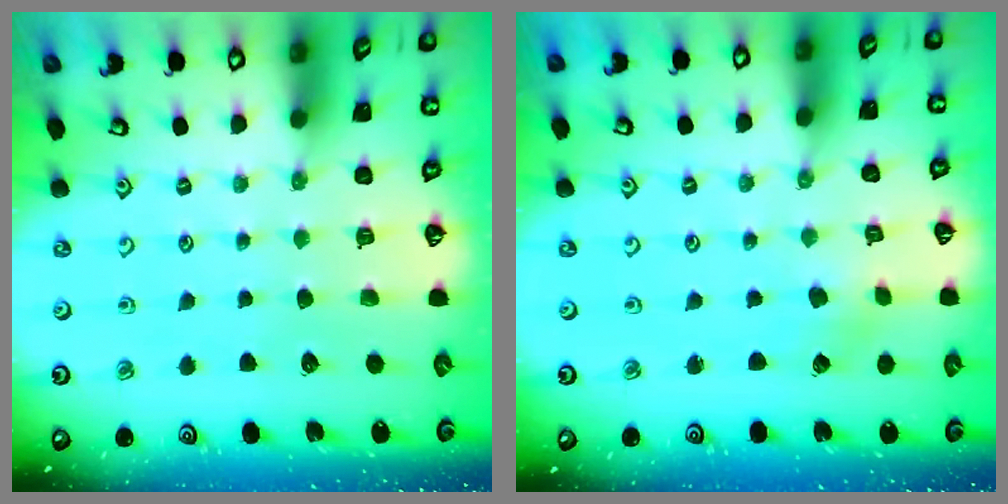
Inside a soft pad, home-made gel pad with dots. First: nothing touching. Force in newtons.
{"total": 1.1, "press": 1.1, "slide": 0.1}